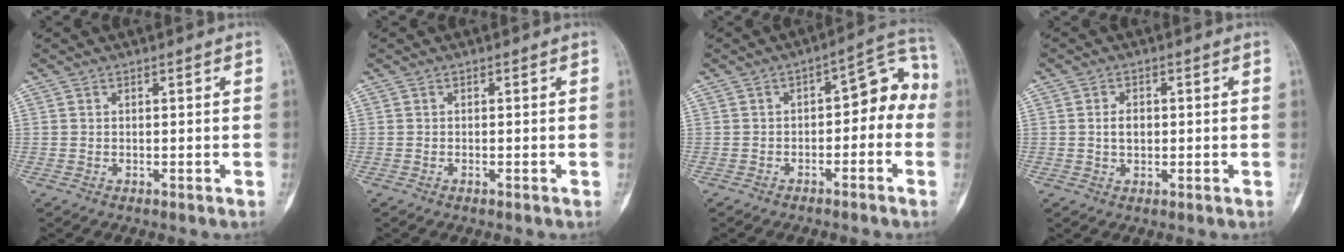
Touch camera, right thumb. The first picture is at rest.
{"total": 0.0}
{"total": 8.9, "force": [-1.7, 5.1, 7.0], "torque": [-0.051, 0.054, -0.032]}
{"total": 2.9, "force": [0.1, 2.0, 2.1], "torque": [-0.029, 0.004, 0.000]}